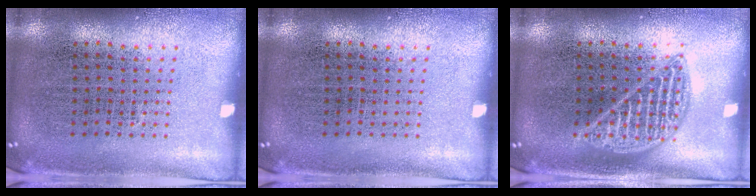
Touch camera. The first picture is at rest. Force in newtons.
{"total": 0.0}
{"total": 1.5, "press": 1.5, "slide": 0.2}